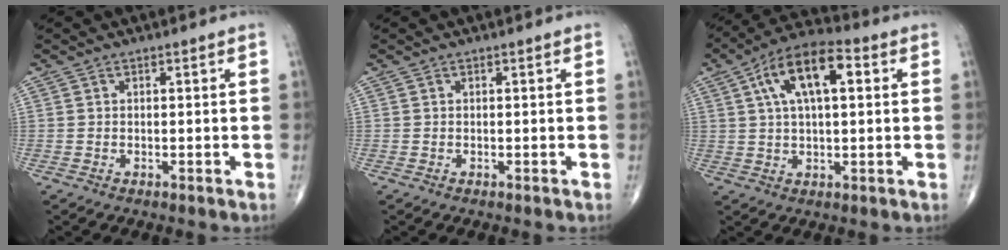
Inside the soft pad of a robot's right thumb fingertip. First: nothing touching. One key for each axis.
{"total": 0.0}
{"total": 13.1, "fx": 3.8, "fy": 5.7, "fz": 11.2, "tx": -0.193, "ty": 0.022, "tz": 0.059}